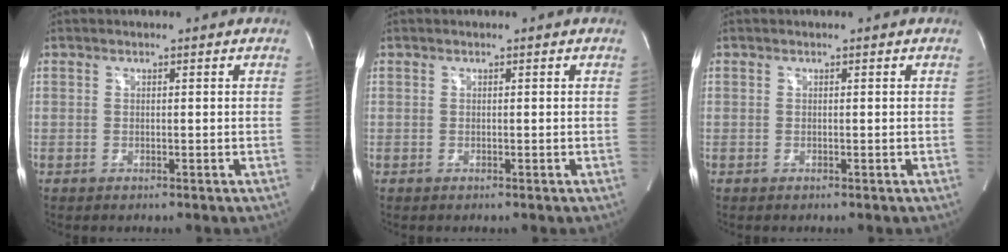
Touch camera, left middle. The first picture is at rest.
{"total": 0.0}
{"total": 0.0}